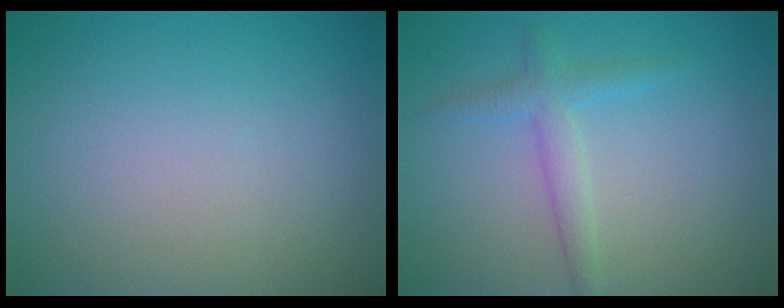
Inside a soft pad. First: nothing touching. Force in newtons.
{"total": 2.3, "press": 2.3, "slide": 0.1}